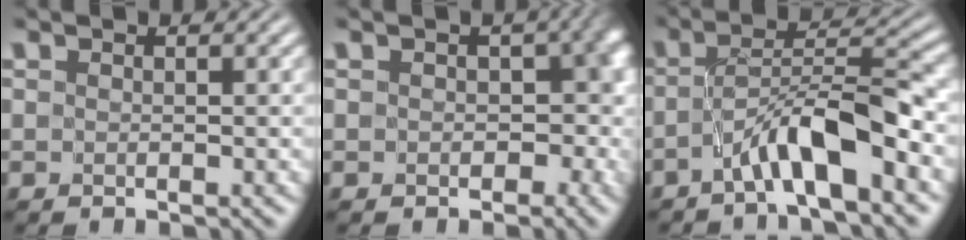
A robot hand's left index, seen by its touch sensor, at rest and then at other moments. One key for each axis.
{"total": 5.6, "fx": -0.5, "fy": 4.0, "fz": 3.8, "tx": -0.017, "ty": -0.006, "tz": -0.006}
{"total": 5.6, "fx": -2.9, "fy": 0.8, "fz": 4.7, "tx": -0.083, "ty": 0.017, "tz": -0.052}